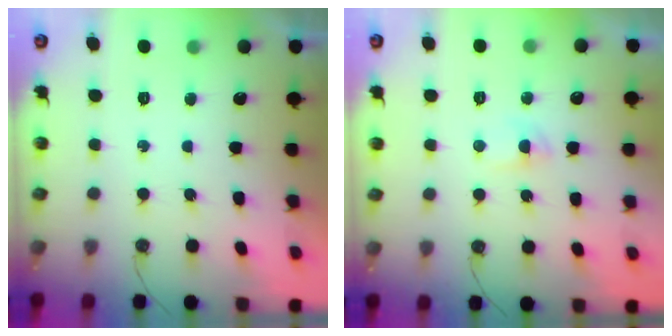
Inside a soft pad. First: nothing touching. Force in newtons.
{"total": 3.8, "press": 3.7, "slide": 0.6}